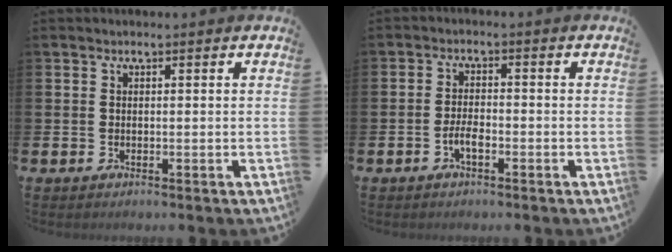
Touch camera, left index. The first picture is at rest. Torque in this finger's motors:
{"motor_torque": [0.47, 0.53, 0.05, 0.07]}